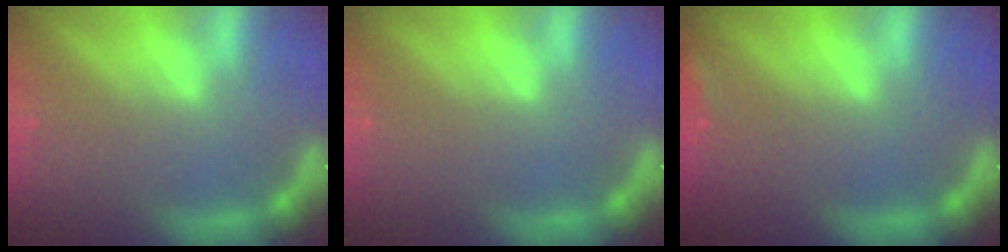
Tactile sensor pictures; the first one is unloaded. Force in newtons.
{"total": 0.0}
{"total": 1.4}